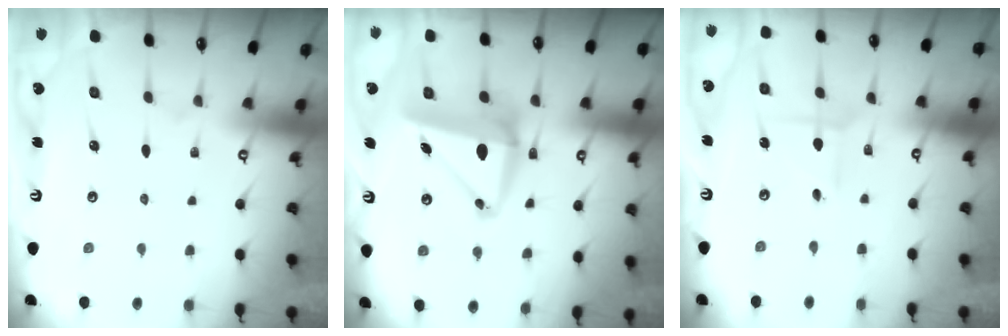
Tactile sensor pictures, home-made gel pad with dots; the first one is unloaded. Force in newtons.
{"total": 9.4, "press": 9.1, "slide": 2.4}
{"total": 2.6, "press": 2.6, "slide": 0.0}